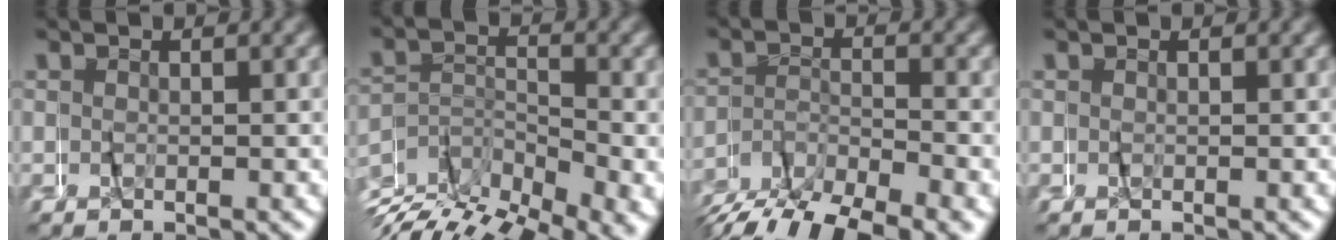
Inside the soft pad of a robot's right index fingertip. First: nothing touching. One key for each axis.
{"total": 6.8, "fx": -4.2, "fy": 2.9, "fz": 4.4, "tx": -0.061, "ty": -0.003, "tz": -0.078}
{"total": 6.6, "fx": -5.8, "fy": 1.2, "fz": 2.8, "tx": -0.040, "ty": 0.004, "tz": -0.102}
{"total": 0.0}